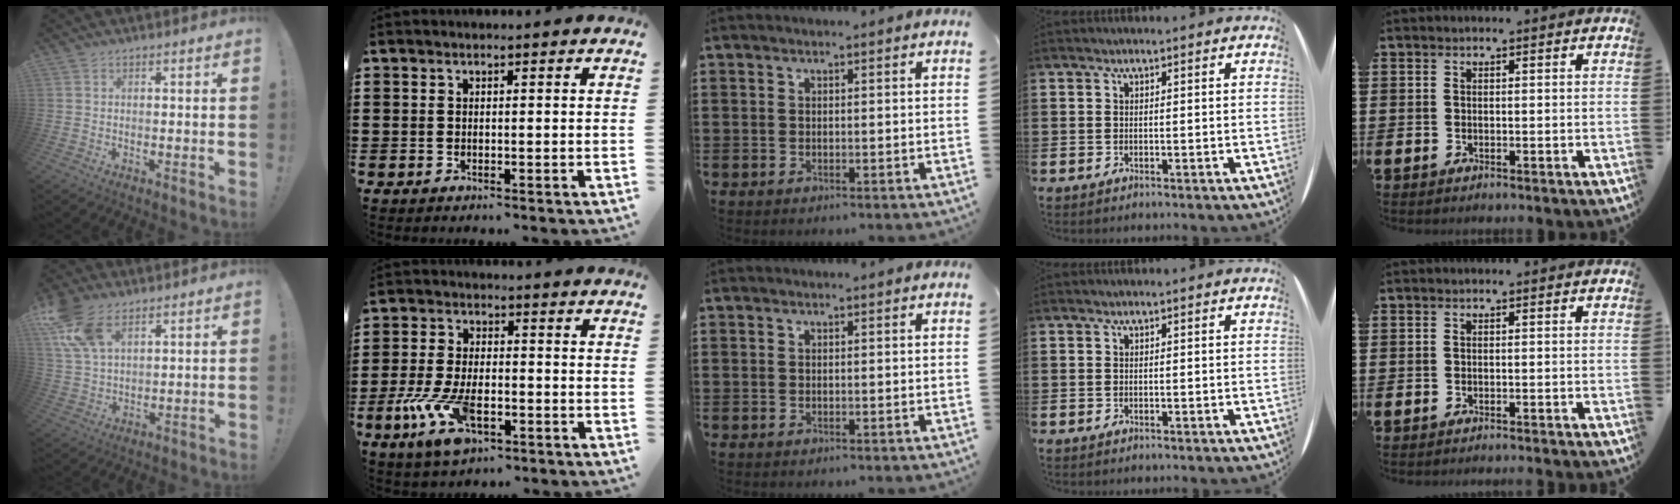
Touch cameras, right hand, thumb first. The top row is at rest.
{"thumb": {"total": 11.8, "force": [6.6, 6.5, 7.3], "torque": [-0.149, -0.015, 0.131]}, "index": {"total": 9.3, "force": [-3.9, 4.2, 7.4], "torque": [-0.173, -0.012, -0.070]}, "little": {"total": 0.5, "force": [-0.5, -0.2, 0.0], "torque": [0.000, -0.002, -0.011]}}